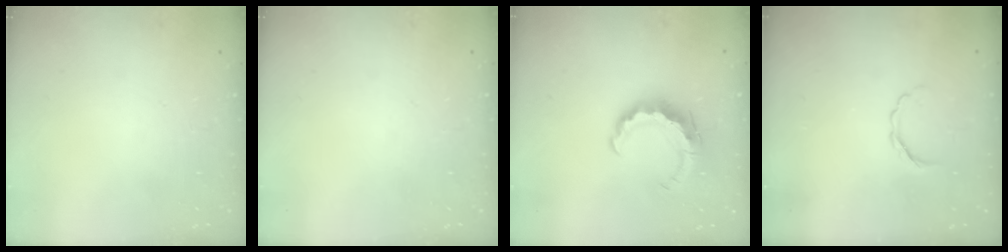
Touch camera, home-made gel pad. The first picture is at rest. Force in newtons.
{"total": 0.0}
{"total": 7.6, "press": 7.6, "slide": 0.9}
{"total": 2.9, "press": 2.8, "slide": 0.8}